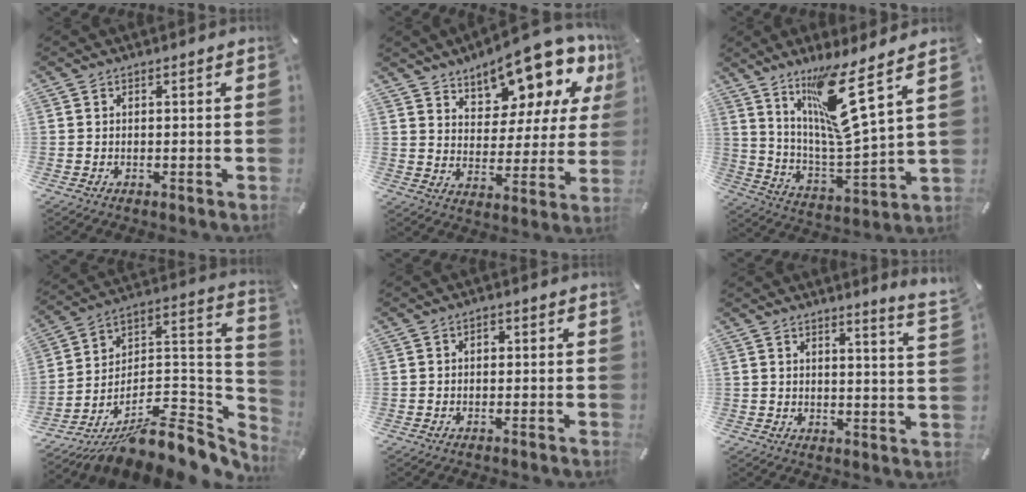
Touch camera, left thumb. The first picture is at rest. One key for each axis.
{"total": 14.9, "fx": 11.9, "fy": 6.6, "fz": 6.1, "tx": -0.082, "ty": -0.098, "tz": 0.202}
{"total": 15.4, "fx": 10.3, "fy": 1.9, "fz": 11.3, "tx": -0.199, "ty": -0.063, "tz": 0.163}
{"total": 10.4, "fx": -7.2, "fy": 5.3, "fz": 5.3, "tx": -0.023, "ty": -0.022, "tz": -0.117}
{"total": 1.6, "fx": -0.9, "fy": 1.1, "fz": 0.7, "tx": -0.015, "ty": 0.007, "tz": -0.021}
{"total": 4.1, "fx": 3.4, "fy": -0.5, "fz": 2.1, "tx": -0.033, "ty": -0.029, "tz": 0.056}